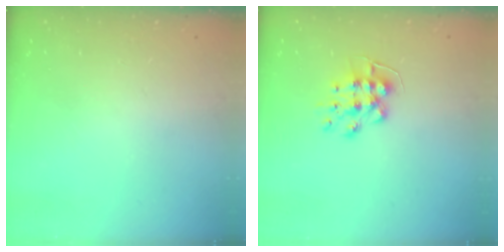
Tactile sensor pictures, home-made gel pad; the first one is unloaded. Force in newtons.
{"total": 8.6, "press": 8.6, "slide": 0.6}